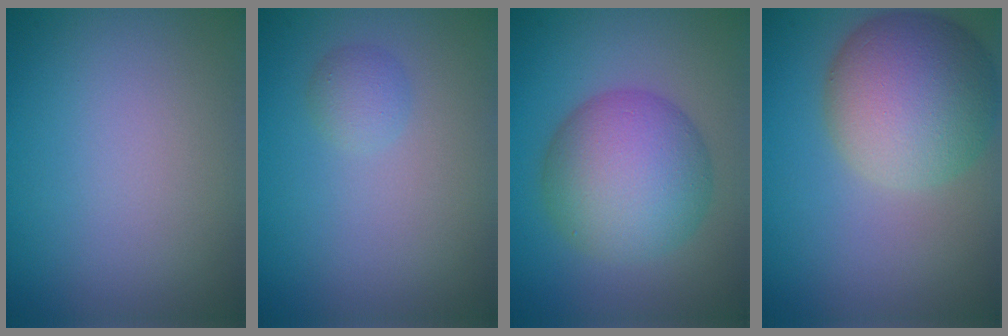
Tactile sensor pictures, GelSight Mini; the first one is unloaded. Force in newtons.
{"total": 1.3, "press": 1.3, "slide": 0.0}
{"total": 8.5, "press": 8.5, "slide": 0.2}
{"total": 9.0, "press": 9.0, "slide": 0.5}